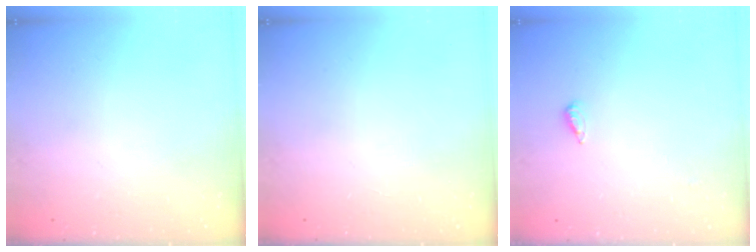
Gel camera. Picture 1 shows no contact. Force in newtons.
{"total": 0.0}
{"total": 2.2, "press": 2.2, "slide": 0.5}